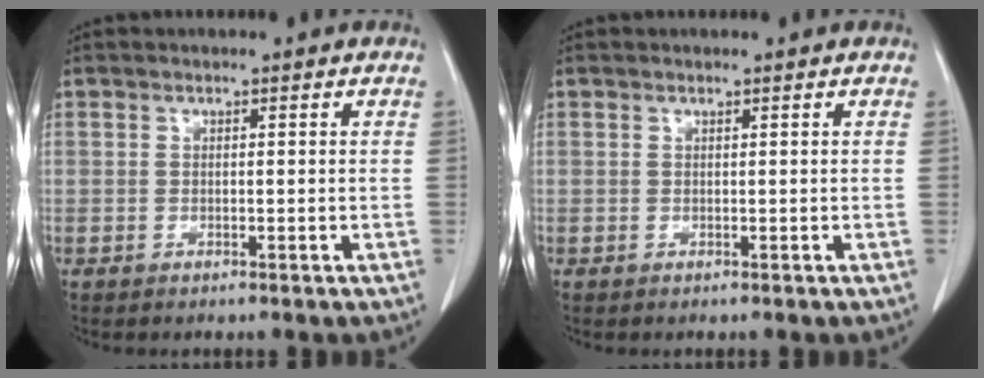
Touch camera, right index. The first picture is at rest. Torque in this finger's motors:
{"motor_torque": [-0.06, 0.03, 0.04, 0.01]}